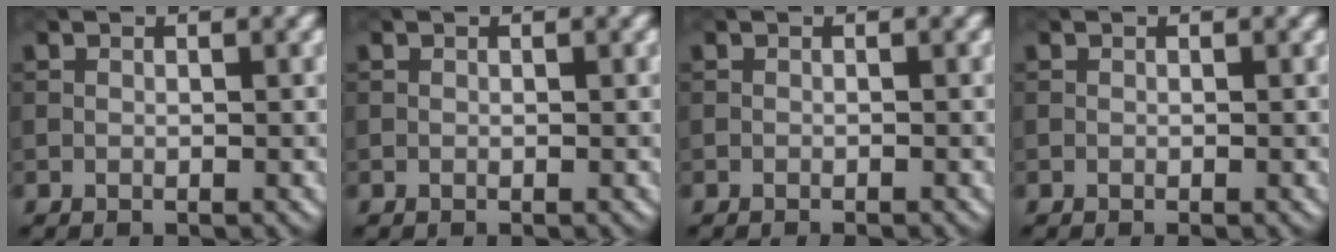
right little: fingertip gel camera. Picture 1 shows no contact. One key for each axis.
{"total": 0.0}
{"total": 1.1, "fx": -0.8, "fy": 0.2, "fz": 0.7, "tx": -0.010, "ty": -0.007, "tz": -0.013}
{"total": 0.8, "fx": -0.3, "fy": 0.2, "fz": 0.7, "tx": -0.010, "ty": -0.001, "tz": -0.006}